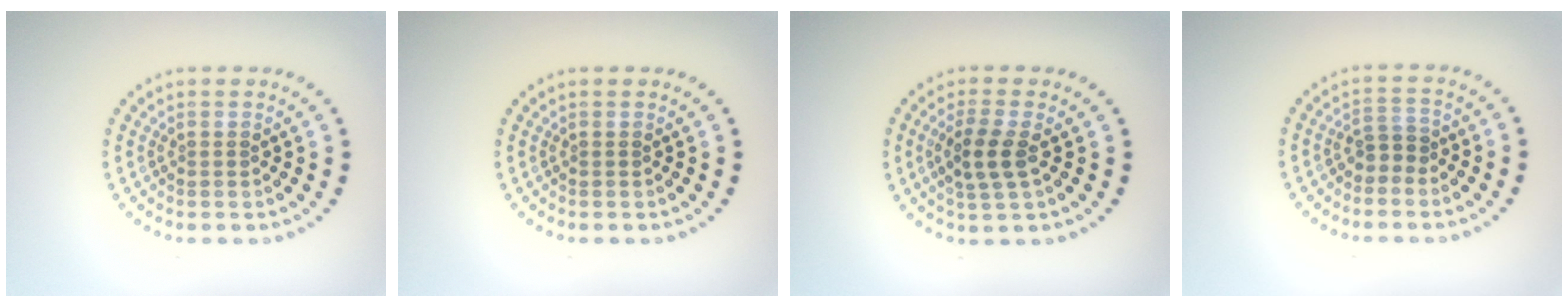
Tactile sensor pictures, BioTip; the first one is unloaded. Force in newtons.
{"total": 0.0}
{"total": 3.0, "press": 2.8, "slide": 1.0}
{"total": 1.6, "press": 1.4, "slide": 0.8}